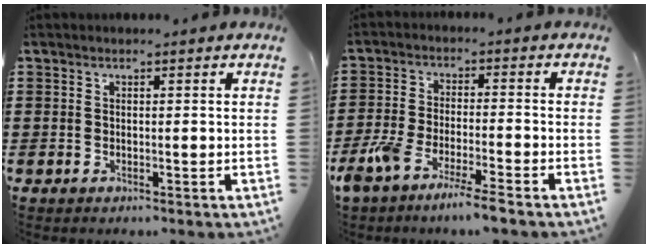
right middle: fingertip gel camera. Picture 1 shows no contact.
{"total": 6.0, "force": [-5.0, 0.1, 3.3], "torque": [-0.081, -0.018, -0.097]}